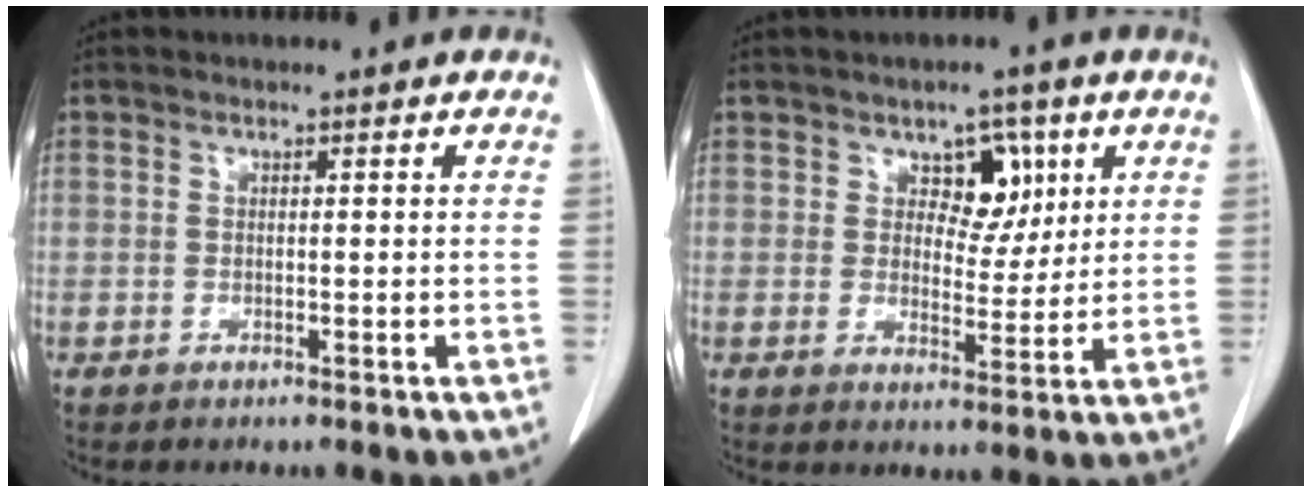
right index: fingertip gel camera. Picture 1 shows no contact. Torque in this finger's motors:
{"motor_torque": [0.14, 0.07, 0.13, 0.01]}